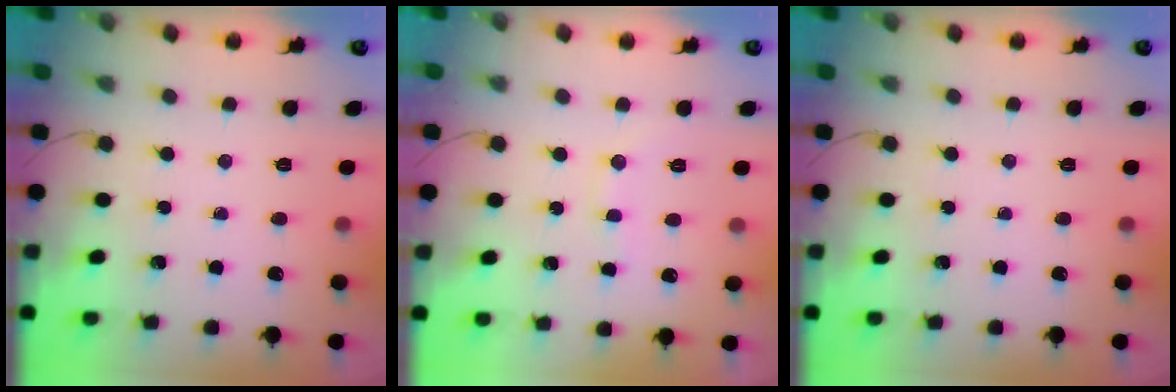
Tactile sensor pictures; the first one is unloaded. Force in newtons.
{"total": 7.4, "press": 7.3, "slide": 1.1}
{"total": 0.0}